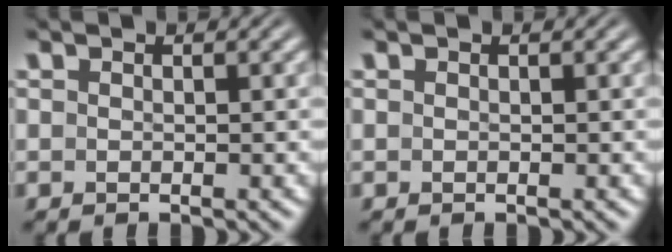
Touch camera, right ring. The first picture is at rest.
{"total": 0.0}